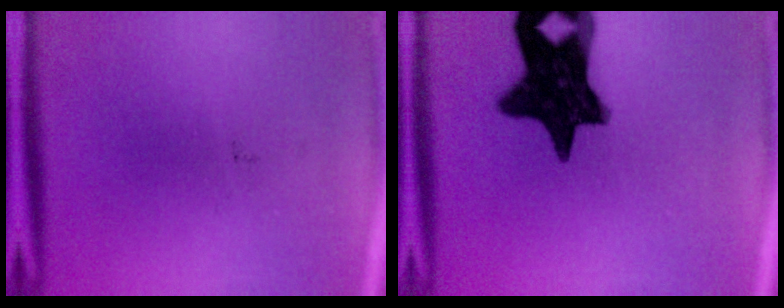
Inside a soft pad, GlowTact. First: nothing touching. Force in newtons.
{"total": 15.7}